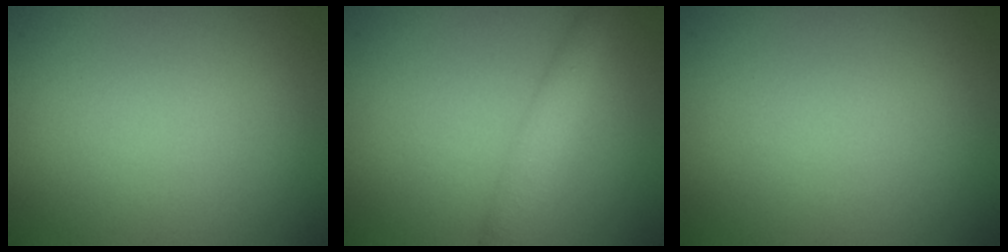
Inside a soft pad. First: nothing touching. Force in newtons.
{"total": 2.5, "press": 2.5, "slide": 0.1}
{"total": 0.0}